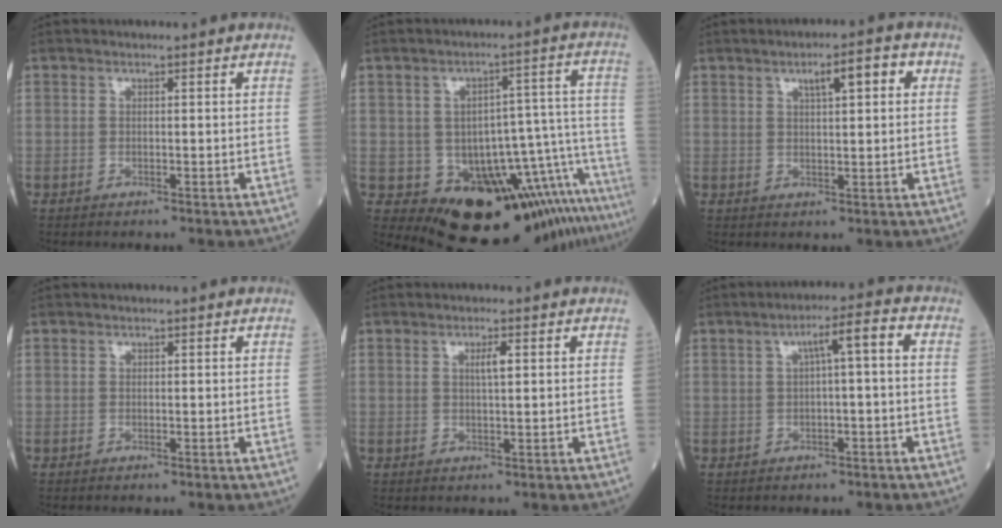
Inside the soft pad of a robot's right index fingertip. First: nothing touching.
{"total": 12.6, "force": [-9.4, 2.3, 8.0], "torque": [-0.078, 0.049, -0.127]}
{"total": 5.3, "force": [2.0, 1.1, 4.8], "torque": [-0.074, 0.012, 0.032]}
{"total": 0.0}
{"total": 2.0, "force": [0.7, 0.2, 1.9], "torque": [-0.034, -0.001, 0.011]}
{"total": 4.8, "force": [0.6, 0.4, 4.8], "torque": [-0.073, 0.019, 0.008]}